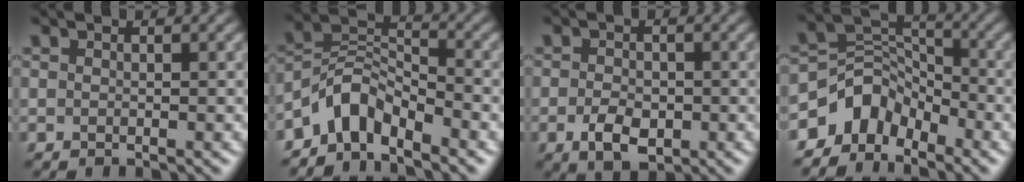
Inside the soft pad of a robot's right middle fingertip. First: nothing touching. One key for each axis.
{"total": 4.7, "fx": -3.7, "fy": 2.1, "fz": 2.1, "tx": -0.031, "ty": 0.008, "tz": -0.084}
{"total": 3.1, "fx": -1.0, "fy": 1.9, "fz": 2.2, "tx": -0.044, "ty": -0.004, "tz": -0.020}
{"total": 5.0, "fx": -3.7, "fy": 3.1, "fz": 1.4, "tx": -0.012, "ty": 0.008, "tz": -0.078}